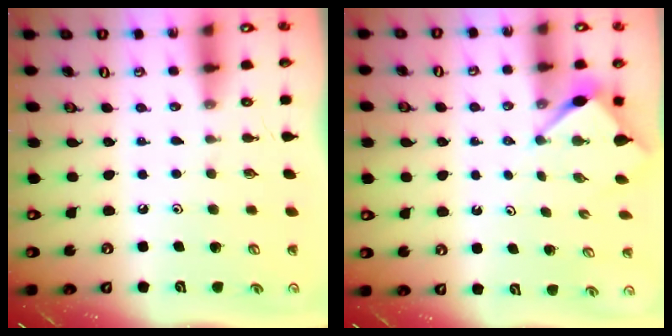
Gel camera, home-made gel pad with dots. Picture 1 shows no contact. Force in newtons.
{"total": 3.3, "press": 3.2, "slide": 0.3}